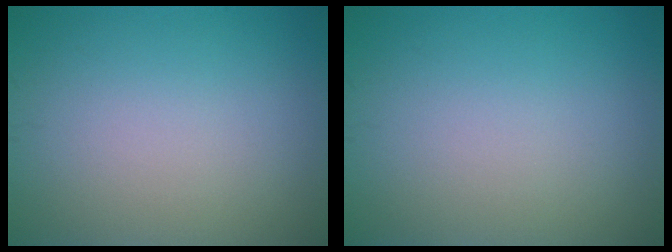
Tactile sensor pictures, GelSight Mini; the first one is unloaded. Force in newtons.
{"total": 0.0}